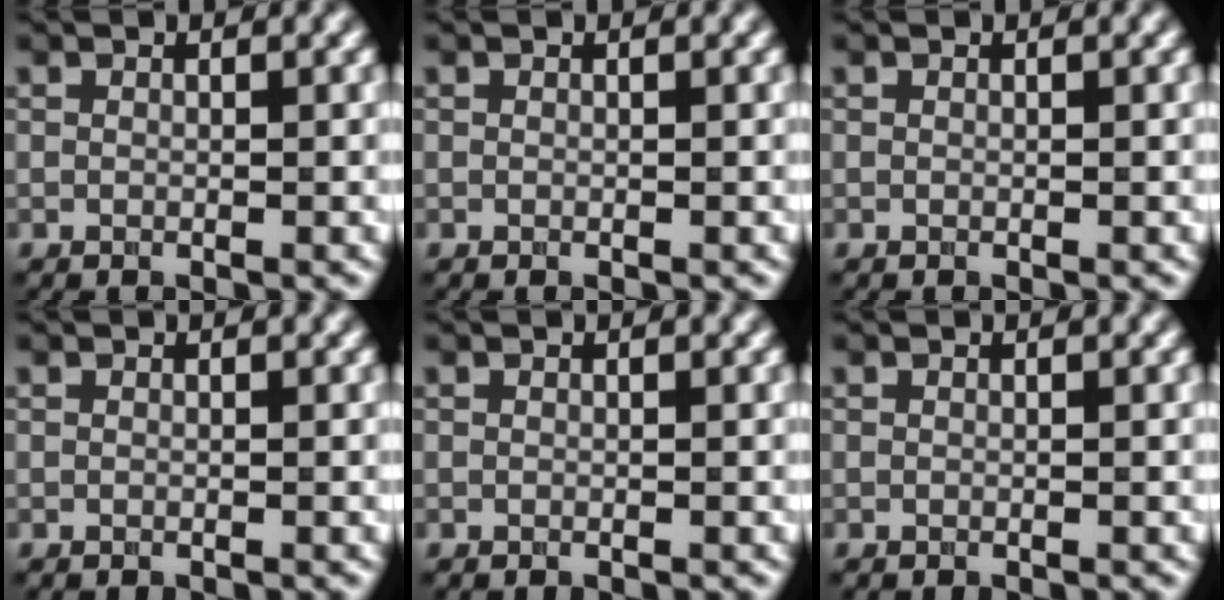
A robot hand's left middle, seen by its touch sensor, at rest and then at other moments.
{"total": 0.0}
{"total": 0.0}
{"total": 0.0}
{"total": 0.0}
{"total": 0.0}